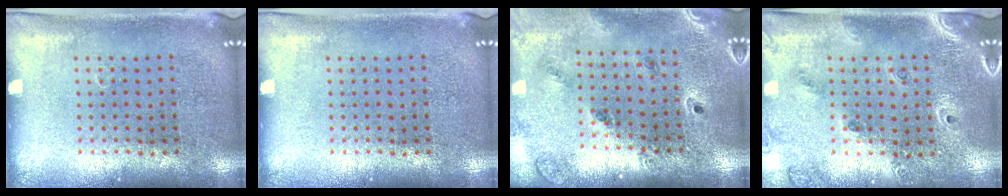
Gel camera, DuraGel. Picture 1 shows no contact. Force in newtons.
{"total": 0.0}
{"total": 1.4, "press": 1.3, "slide": 0.2}
{"total": 1.5, "press": 1.4, "slide": 0.5}